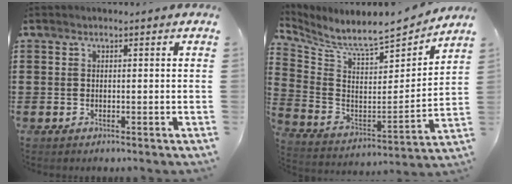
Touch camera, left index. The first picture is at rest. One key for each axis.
{"total": 7.1, "fx": 6.7, "fy": 0.6, "fz": 2.5, "tx": -0.085, "ty": -0.061, "tz": 0.107}